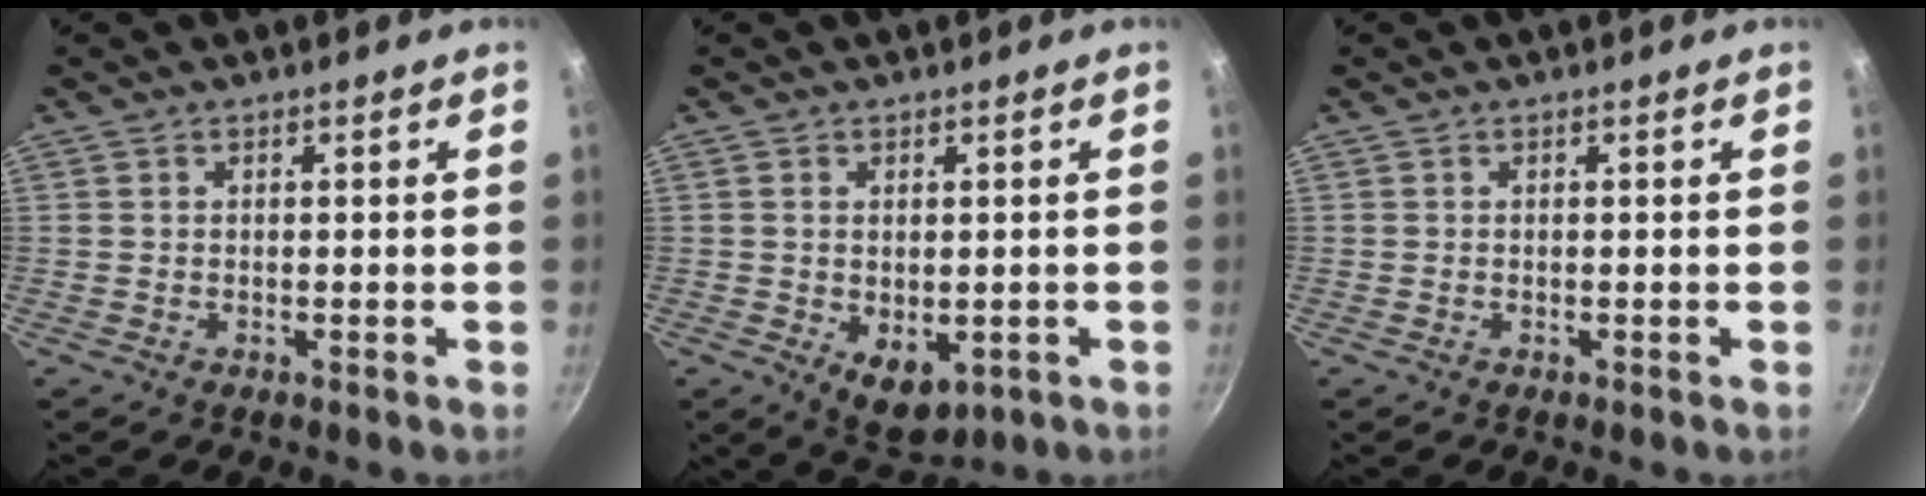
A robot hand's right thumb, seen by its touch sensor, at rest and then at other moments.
{"total": 6.3, "force": [-1.1, 4.0, 4.8], "torque": [-0.063, -0.013, -0.004]}
{"total": 0.0}